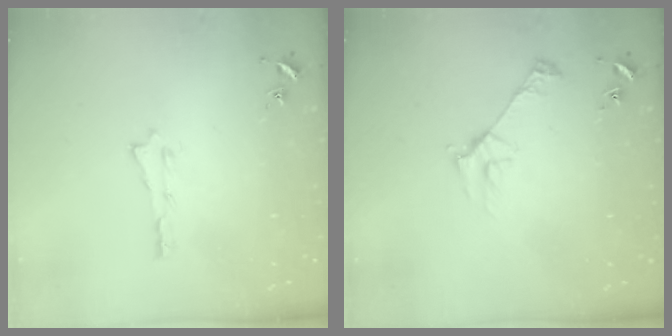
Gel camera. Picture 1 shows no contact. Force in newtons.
{"total": 2.8, "press": 2.8, "slide": 0.3}